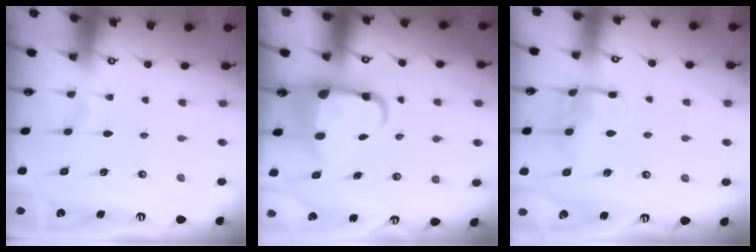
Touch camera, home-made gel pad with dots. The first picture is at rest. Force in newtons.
{"total": 6.2, "press": 5.9, "slide": 1.7}
{"total": 11.1, "press": 11.1, "slide": 0.7}